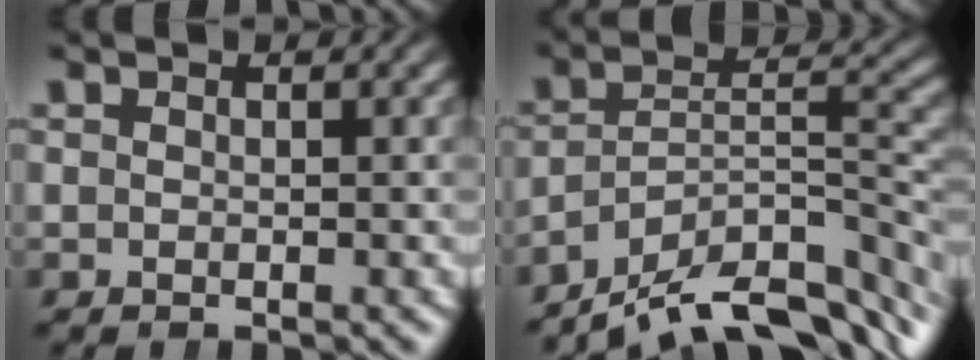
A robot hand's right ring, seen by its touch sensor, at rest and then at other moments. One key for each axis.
{"total": 12.2, "fx": -7.5, "fy": 5.7, "fz": 7.8, "tx": -0.097, "ty": -0.032, "tz": -0.107}